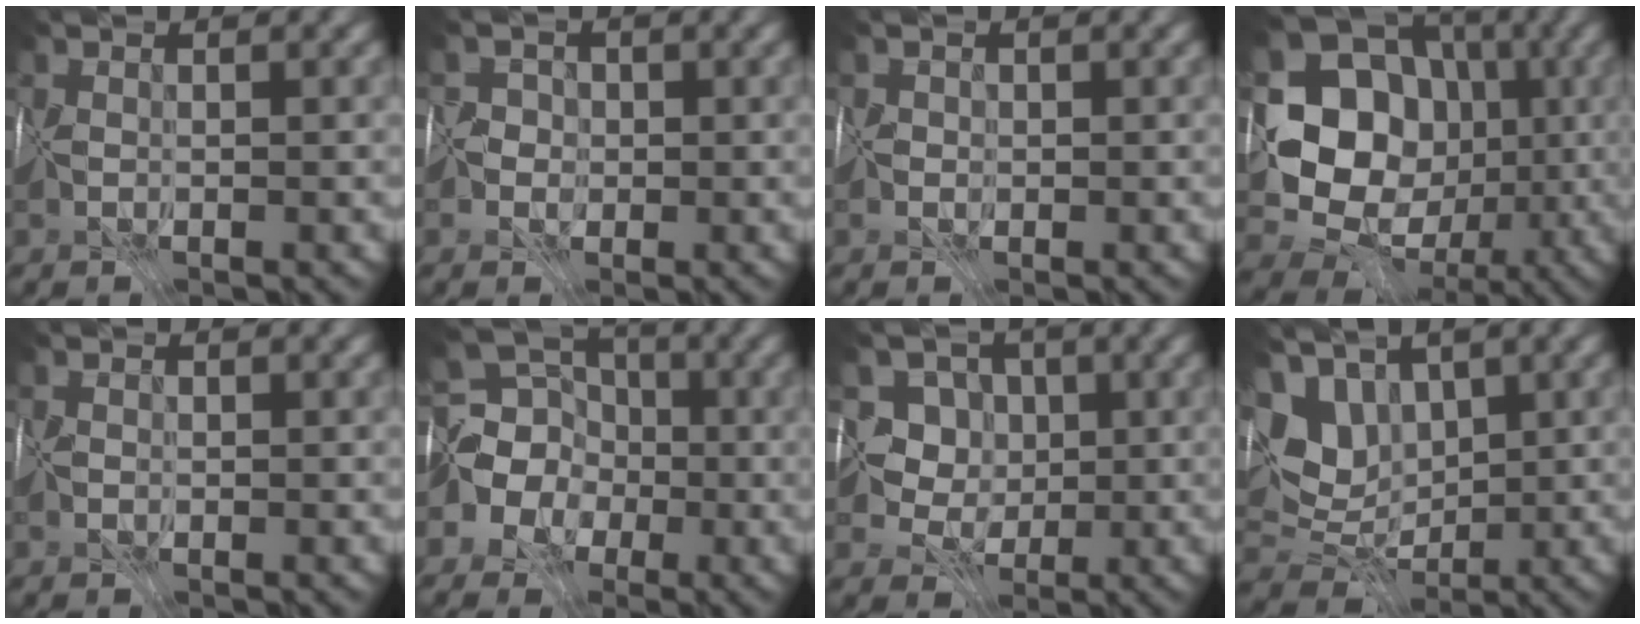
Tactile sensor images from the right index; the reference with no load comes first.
{"total": 1.5, "force": [-0.5, 1.4, -0.4], "torque": [0.032, 0.022, -0.032]}
{"total": 0.6, "force": [-0.1, 0.5, -0.4], "torque": [0.019, 0.010, -0.009]}
{"total": 9.4, "force": [-0.2, 7.8, 5.2], "torque": [-0.075, -0.009, -0.021]}
{"total": 0.7, "force": [-0.3, 0.6, 0.2], "torque": [-0.003, 0.002, -0.007]}
{"total": 6.4, "force": [-1.7, 6.0, 1.7], "torque": [-0.018, 0.010, -0.066]}
{"total": 4.7, "force": [2.0, 3.9, 1.7], "torque": [0.001, 0.014, 0.007]}
{"total": 4.5, "force": [2.5, 3.3, 1.9], "torque": [-0.038, 0.004, 0.040]}